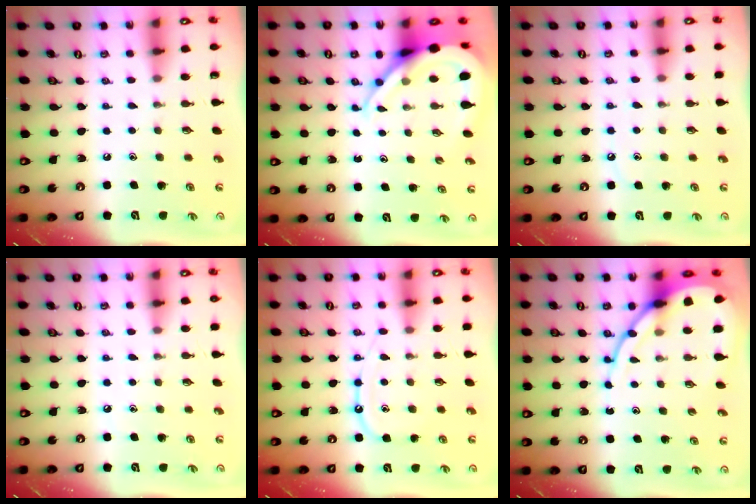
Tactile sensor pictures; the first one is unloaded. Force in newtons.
{"total": 10.8, "press": 10.7, "slide": 1.2}
{"total": 5.3, "press": 5.2, "slide": 0.7}
{"total": 3.2, "press": 3.1, "slide": 0.5}
{"total": 10.5, "press": 10.5, "slide": 1.0}
{"total": 12.5, "press": 12.5, "slide": 1.1}